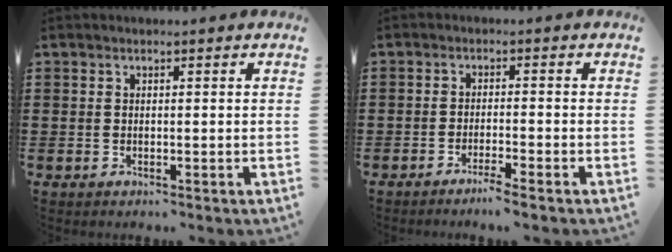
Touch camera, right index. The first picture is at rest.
{"total": 2.1, "force": [-1.8, -0.4, 1.1], "torque": [-0.019, 0.000, -0.033]}